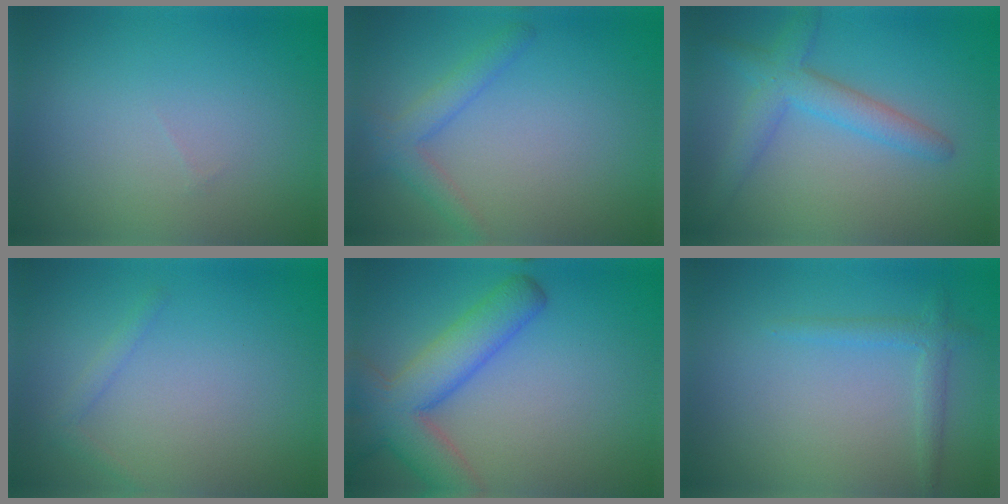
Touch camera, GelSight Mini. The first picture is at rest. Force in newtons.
{"total": 2.5, "press": 2.5, "slide": 0.3}
{"total": 3.7, "press": 3.7, "slide": 0.1}
{"total": 1.1, "press": 1.1, "slide": 0.1}
{"total": 7.3, "press": 7.3, "slide": 0.4}
{"total": 1.6, "press": 1.6, "slide": 0.1}